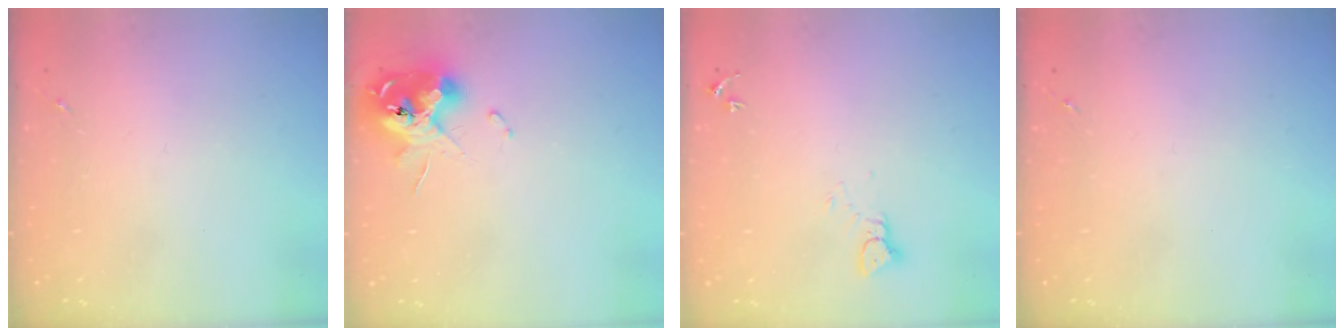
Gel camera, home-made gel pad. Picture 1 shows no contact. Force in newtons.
{"total": 12.4, "press": 12.2, "slide": 1.6}
{"total": 2.6, "press": 2.6, "slide": 0.1}
{"total": 0.0}